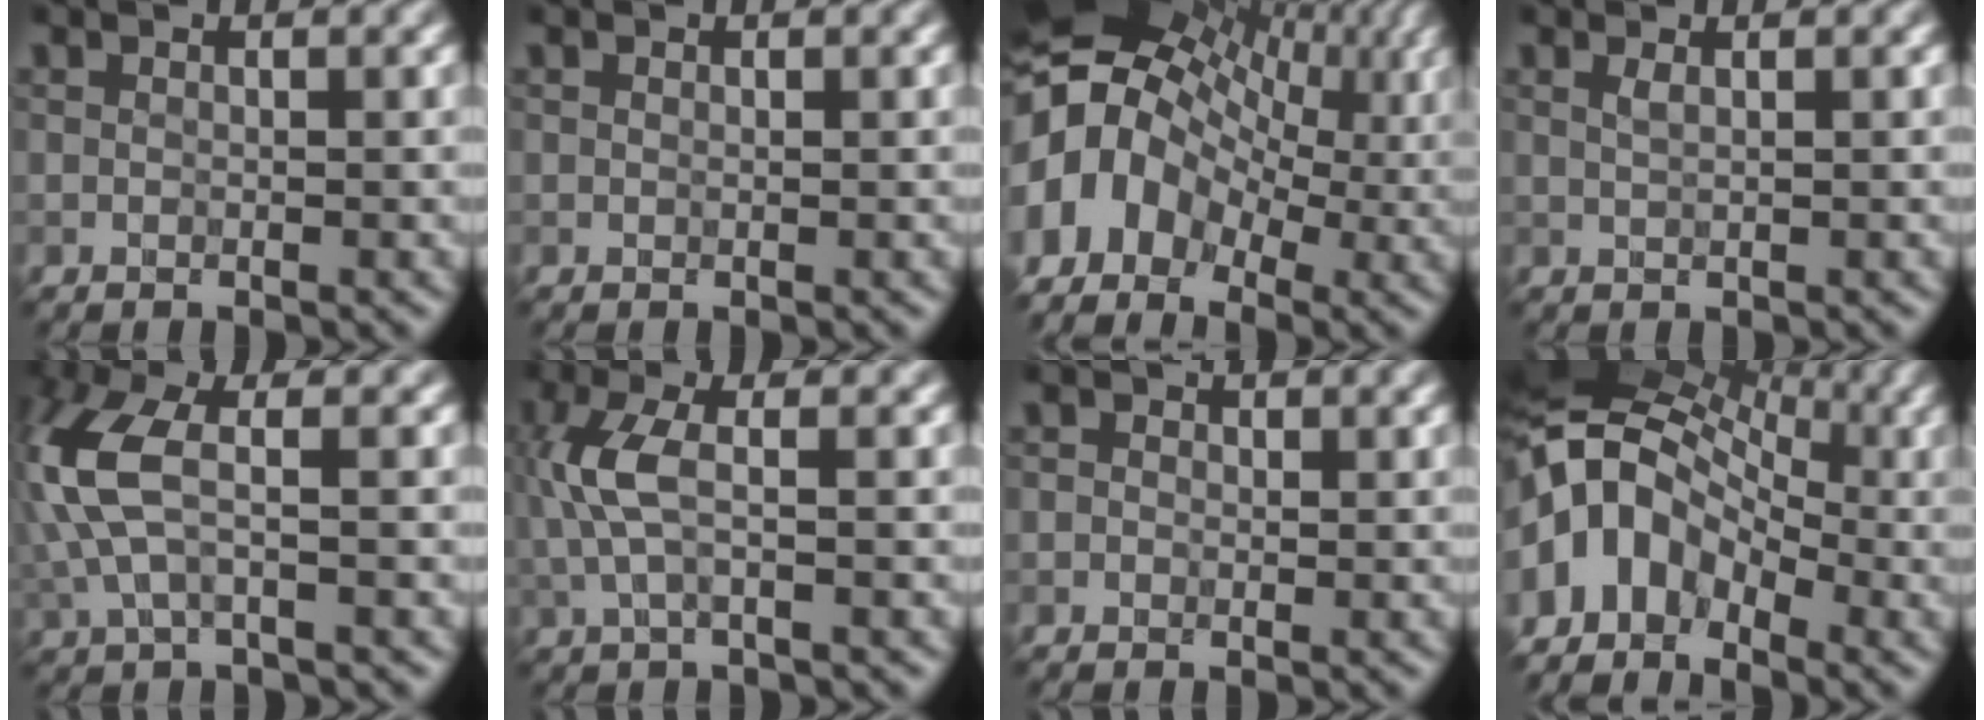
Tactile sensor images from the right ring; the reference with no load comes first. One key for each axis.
{"total": 0.0}
{"total": 13.1, "fx": -0.4, "fy": 10.8, "fz": 7.5, "tx": -0.132, "ty": 0.011, "tz": -0.014}
{"total": 0.9, "fx": 0.6, "fy": 0.3, "fz": 0.7, "tx": -0.009, "ty": 0.007, "tz": 0.007}
{"total": 5.5, "fx": 0.5, "fy": 2.2, "fz": 5.0, "tx": -0.141, "ty": 0.012, "tz": 0.006}
{"total": 3.5, "fx": 0.4, "fy": 1.1, "fz": 3.3, "tx": -0.086, "ty": 0.011, "tz": 0.007}
{"total": 0.6, "fx": -0.2, "fy": 0.5, "fz": 0.0, "tx": -0.002, "ty": 0.005, "tz": -0.005}
{"total": 9.6, "fx": -2.6, "fy": 7.0, "fz": 6.1, "tx": -0.095, "ty": 0.022, "tz": -0.055}